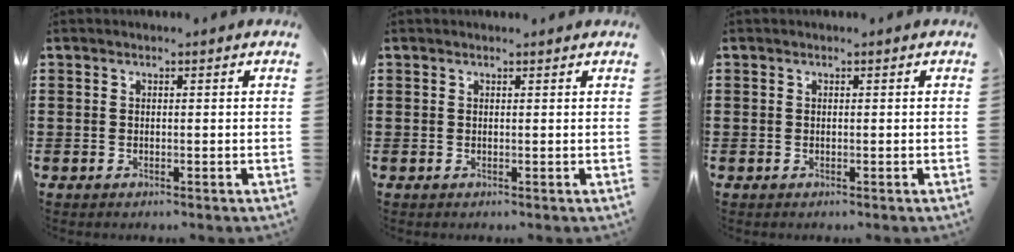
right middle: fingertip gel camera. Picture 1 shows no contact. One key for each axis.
{"total": 0.0}
{"total": 0.6, "fx": -0.3, "fy": 0.5, "fz": -0.1, "tx": 0.003, "ty": 0.004, "tz": -0.007}